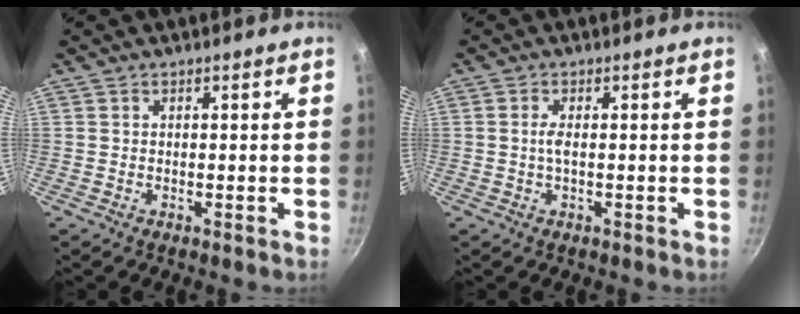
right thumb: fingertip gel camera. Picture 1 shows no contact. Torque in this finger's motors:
{"motor_torque": [0.70, -0.05, 0.45, -0.42, 0.18]}